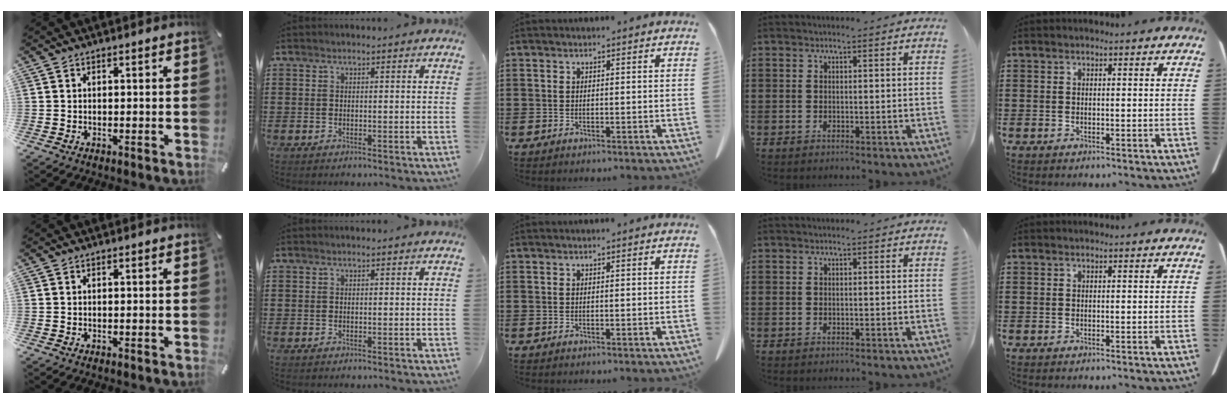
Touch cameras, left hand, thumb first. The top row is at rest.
{}